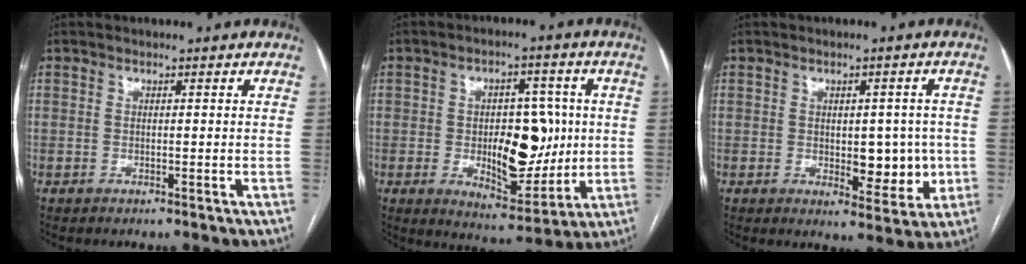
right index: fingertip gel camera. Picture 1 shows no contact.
{"total": 12.4, "force": [-0.3, 6.1, 10.8], "torque": [-0.159, 0.008, 0.008]}
{"total": 7.2, "force": [-0.5, 3.8, 6.1], "torque": [-0.064, 0.004, 0.004]}